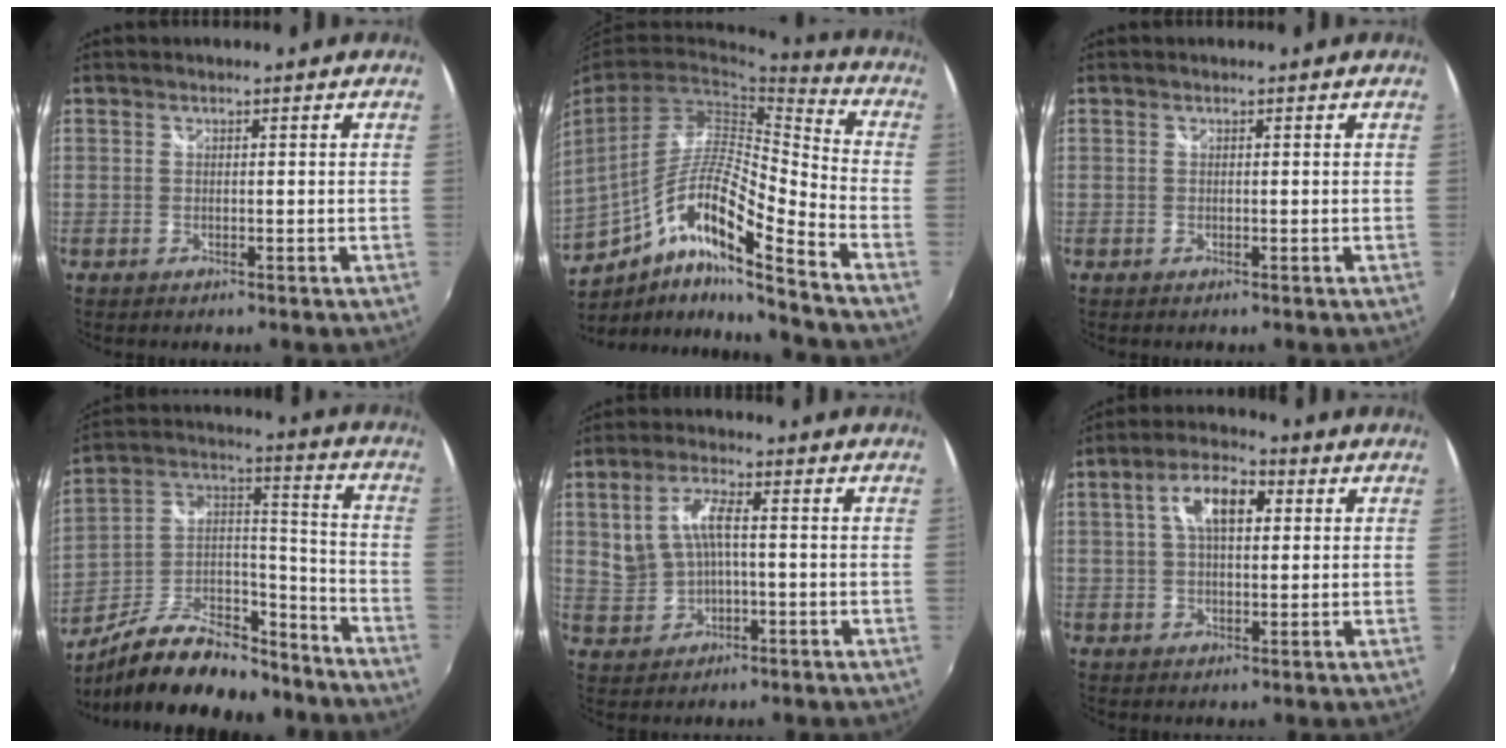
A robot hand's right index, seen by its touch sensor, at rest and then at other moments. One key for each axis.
{"total": 17.5, "fx": -8.8, "fy": 2.4, "fz": 15.0, "tx": -0.274, "ty": -0.026, "tz": -0.165}
{"total": 0.0}
{"total": 20.6, "fx": -14.9, "fy": 9.0, "fz": 11.0, "tx": -0.213, "ty": 0.032, "tz": -0.232}
{"total": 6.3, "fx": 0.1, "fy": 3.3, "fz": 5.4, "tx": -0.109, "ty": 0.005, "tz": 0.015}
{"total": 8.4, "fx": 2.2, "fy": 4.1, "fz": 6.9, "tx": -0.124, "ty": 0.022, "tz": 0.035}